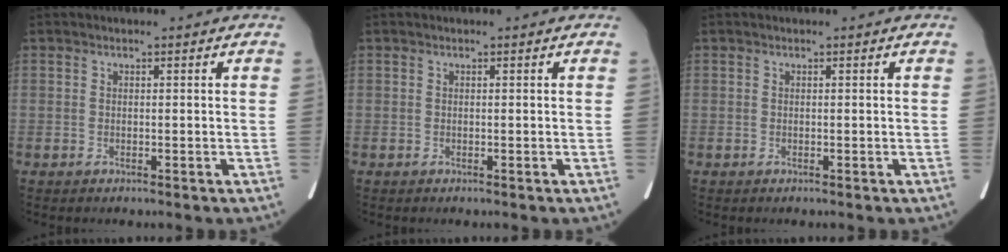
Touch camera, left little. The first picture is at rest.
{"total": 0.0}
{"total": 0.0}